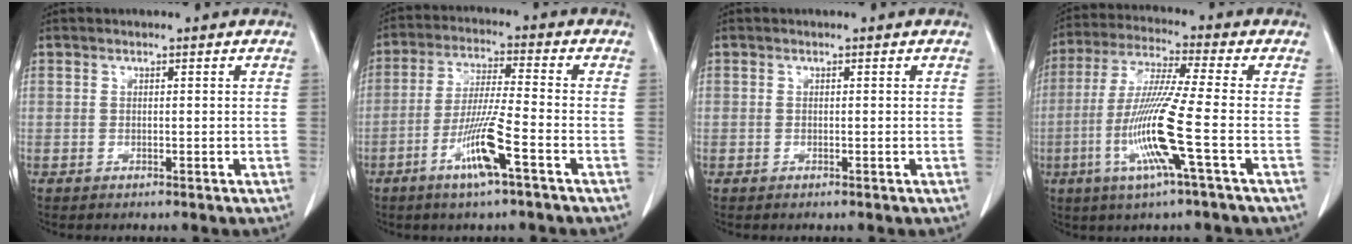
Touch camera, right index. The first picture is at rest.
{"total": 9.2, "force": [-4.3, -0.2, 8.1], "torque": [-0.159, -0.012, -0.084]}
{"total": 0.0}
{"total": 12.4, "force": [-3.7, -1.0, 11.8], "torque": [-0.242, -0.016, -0.080]}